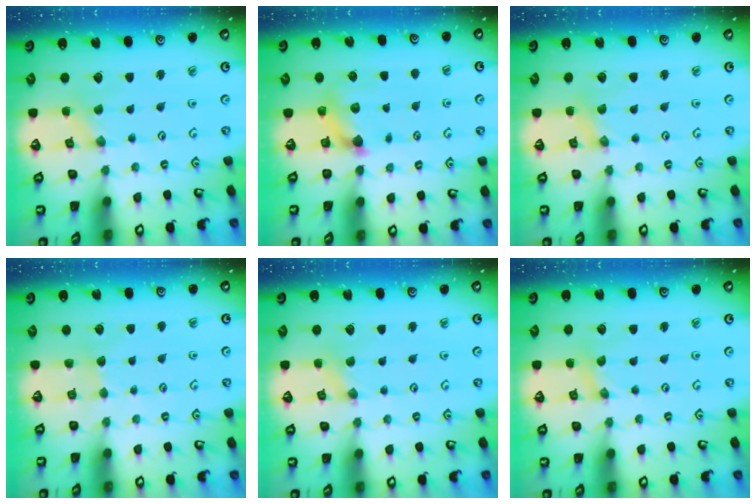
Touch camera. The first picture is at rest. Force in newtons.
{"total": 6.9, "press": 6.9, "slide": 0.5}
{"total": 1.4, "press": 1.3, "slide": 0.3}
{"total": 2.3, "press": 2.2, "slide": 0.4}
{"total": 2.1, "press": 2.1, "slide": 0.3}
{"total": 0.7, "press": 0.7, "slide": 0.2}